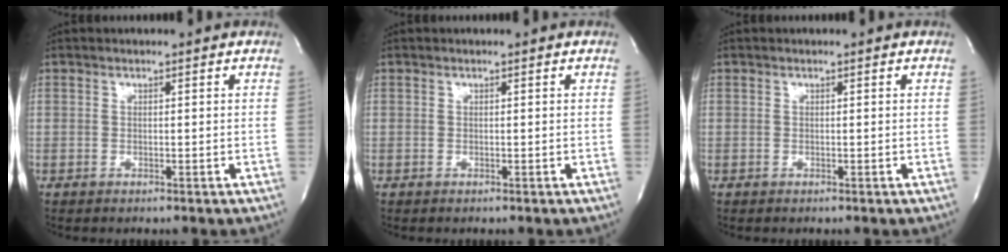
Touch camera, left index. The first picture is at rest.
{"total": 0.0}
{"total": 0.0}